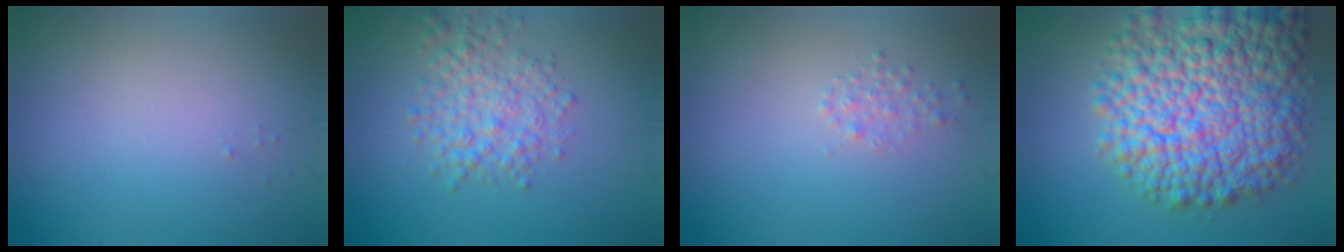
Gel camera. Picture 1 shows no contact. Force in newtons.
{"total": 3.6, "press": 3.6, "slide": 0.1}
{"total": 1.0, "press": 1.0, "slide": 0.1}
{"total": 13.0, "press": 13.0, "slide": 0.5}